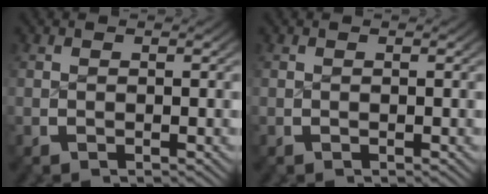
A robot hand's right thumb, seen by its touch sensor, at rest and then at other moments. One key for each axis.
{"total": 0.0}